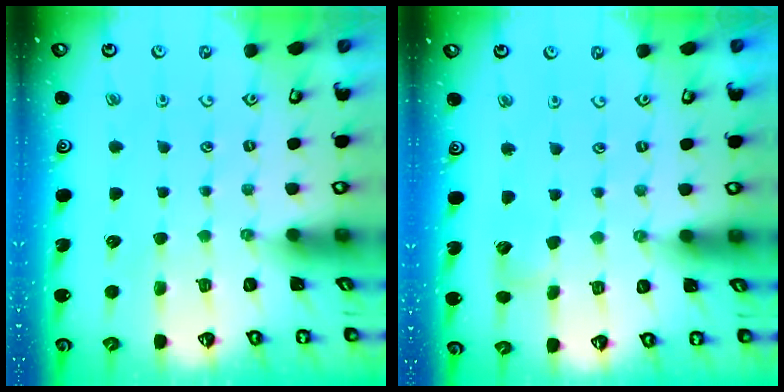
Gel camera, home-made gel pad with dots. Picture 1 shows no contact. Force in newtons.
{"total": 5.2, "press": 5.2, "slide": 0.5}